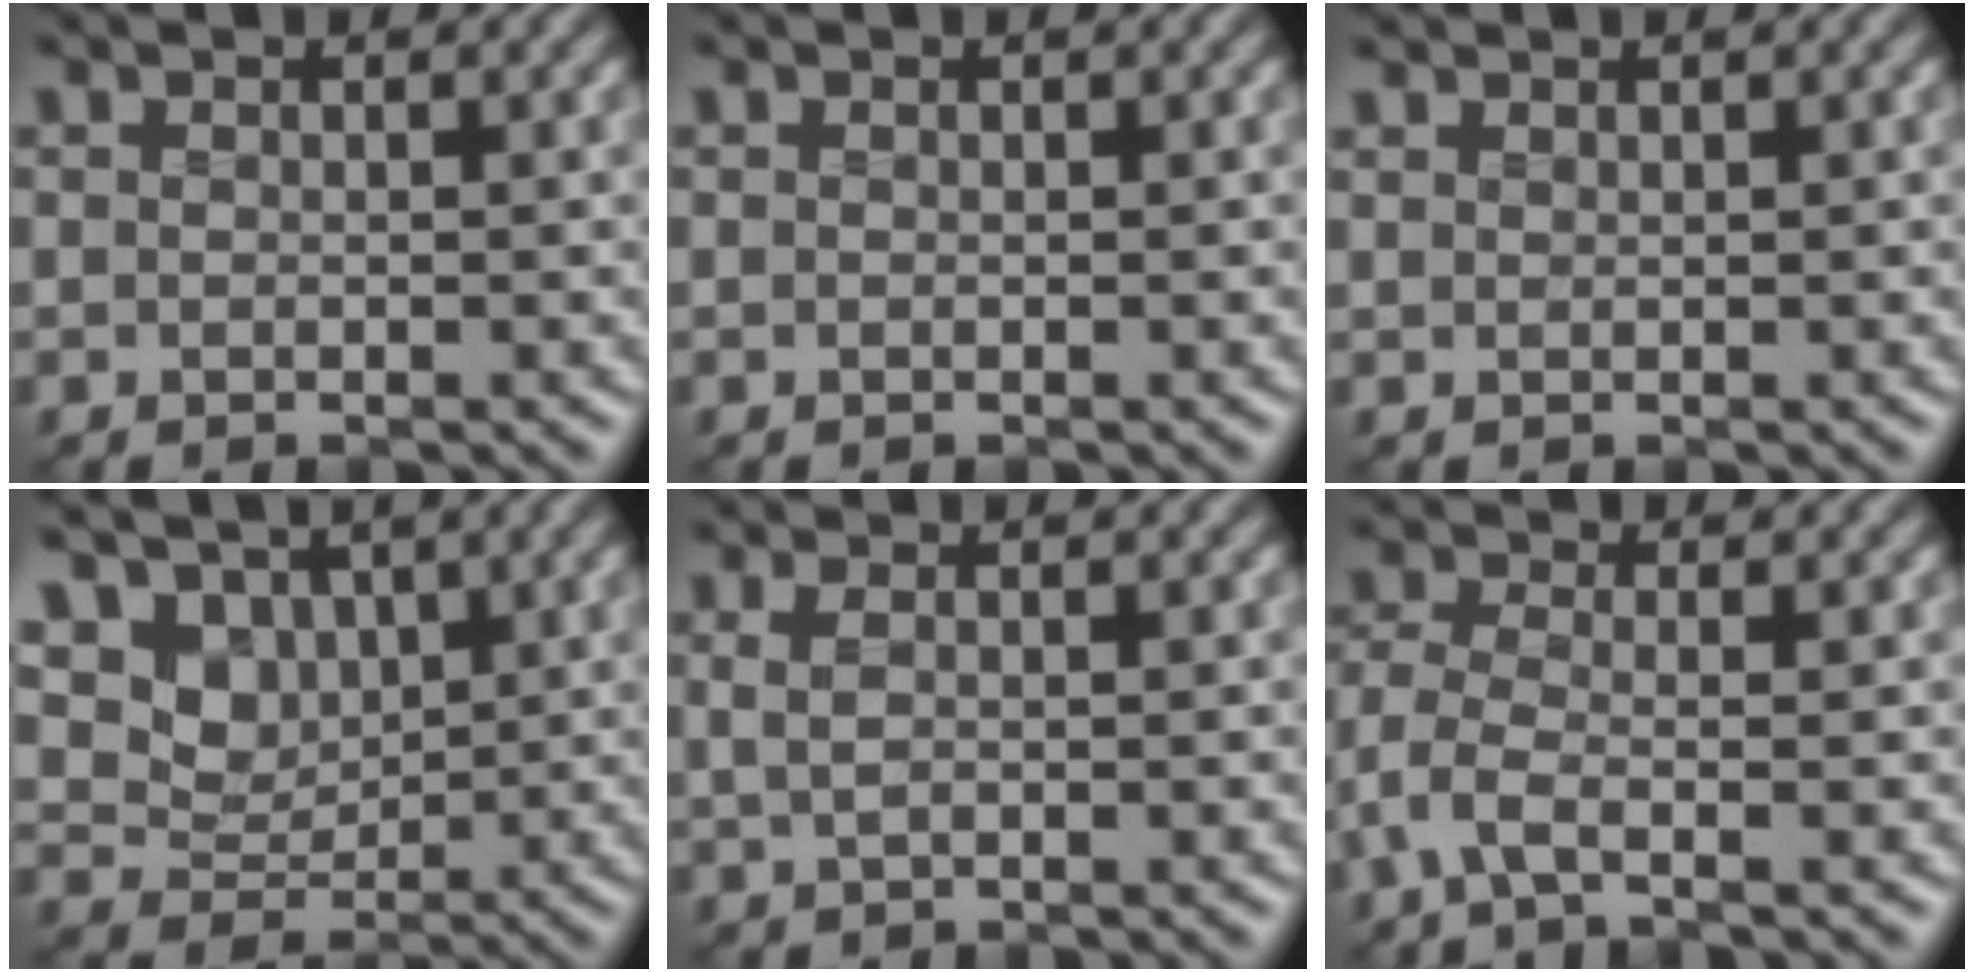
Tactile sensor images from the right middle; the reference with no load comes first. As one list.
[{"total": 0.0}, {"total": 0.9, "force": [0.9, 0.2, 0.0], "torque": [-0.006, 0.003, 0.022]}, {"total": 6.5, "force": [2.9, 4.8, 3.3], "torque": [-0.090, -0.001, 0.059]}, {"total": 1.3, "force": [0.3, 0.5, 1.2], "torque": [-0.029, -0.002, 0.010]}, {"total": 3.1, "force": [-1.7, 0.8, 2.4], "torque": [-0.065, -0.004, -0.049]}]